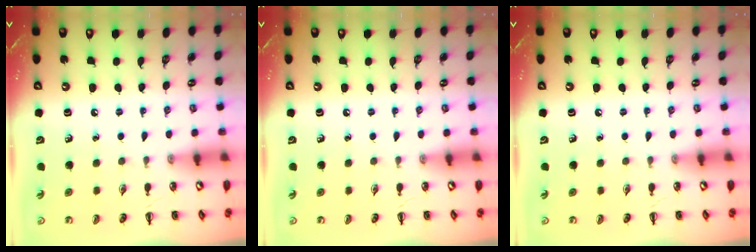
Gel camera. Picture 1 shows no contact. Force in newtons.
{"total": 0.0}
{"total": 0.0}